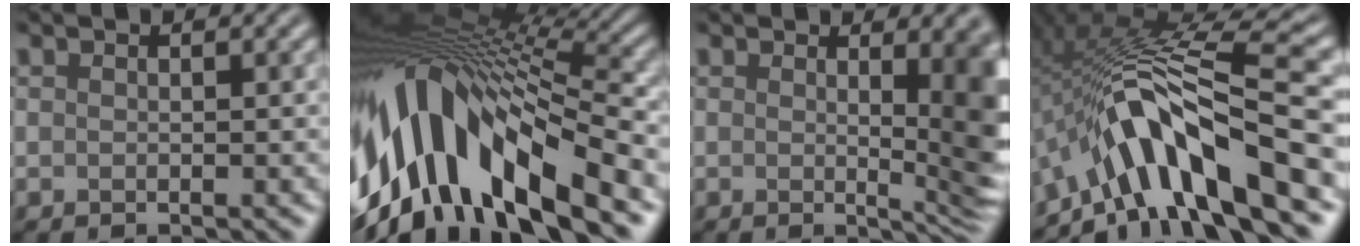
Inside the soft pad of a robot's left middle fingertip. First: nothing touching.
{"total": 14.9, "force": [-2.8, 6.2, 13.2], "torque": [-0.271, -0.001, -0.019]}
{"total": 8.3, "force": [0.6, 2.8, 7.8], "torque": [-0.065, 0.006, 0.014]}
{"total": 11.5, "force": [-5.9, 2.4, 9.5], "torque": [-0.158, 0.018, -0.080]}